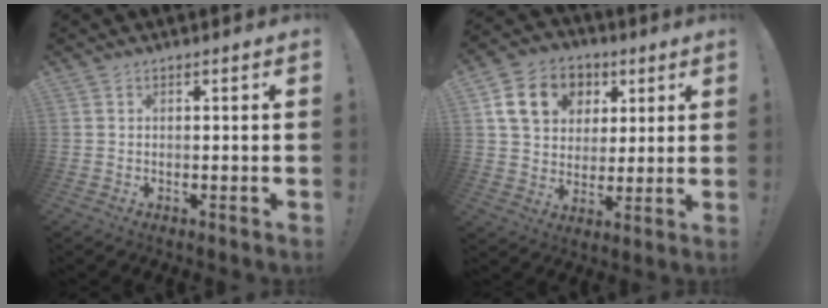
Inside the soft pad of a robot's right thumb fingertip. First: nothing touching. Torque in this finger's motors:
{"motor_torque": [1.40, 2.10, 0.07, -0.09, 0.01]}